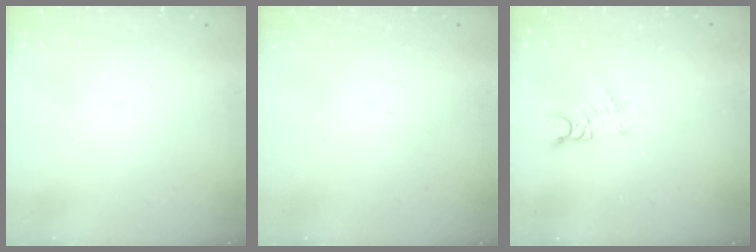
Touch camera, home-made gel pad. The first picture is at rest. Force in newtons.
{"total": 0.0}
{"total": 2.9, "press": 2.9, "slide": 0.3}